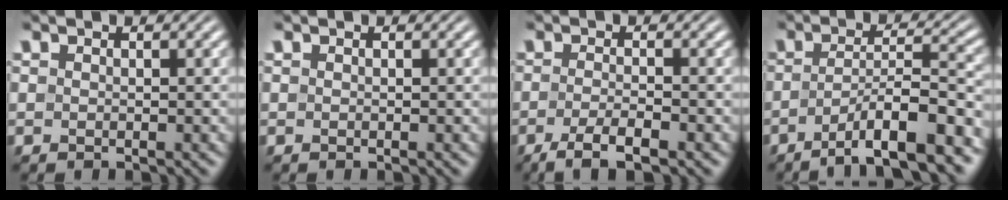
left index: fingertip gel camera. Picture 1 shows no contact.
{"total": 0.0}
{"total": 3.9, "force": [-2.2, 0.9, 3.1], "torque": [-0.058, -0.004, -0.044]}
{"total": 9.8, "force": [-5.7, 2.4, 7.7], "torque": [-0.110, 0.006, -0.093]}